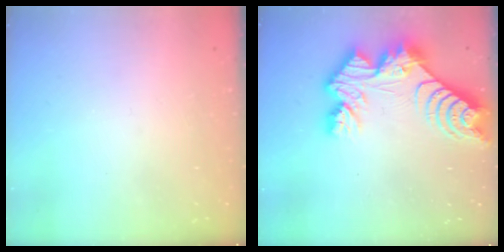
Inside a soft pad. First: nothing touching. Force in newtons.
{"total": 14.5, "press": 14.4, "slide": 1.2}